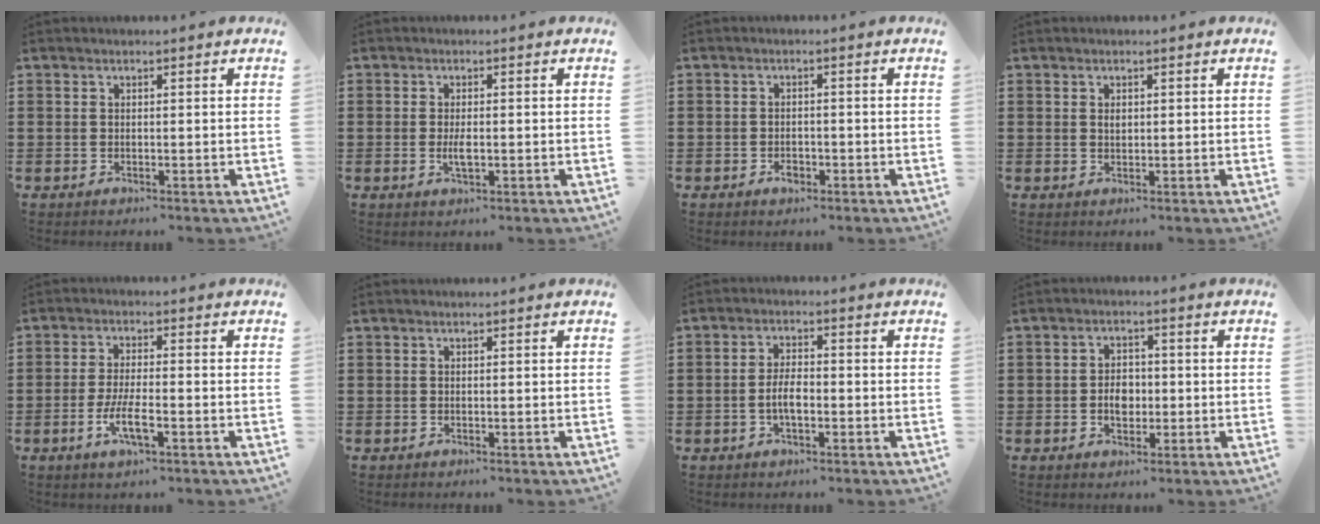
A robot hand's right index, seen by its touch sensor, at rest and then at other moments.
{"total": 2.7, "force": [-0.4, 0.9, 2.5], "torque": [-0.054, -0.004, -0.009]}
{"total": 1.9, "force": [-1.0, 1.1, 1.2], "torque": [-0.025, 0.000, -0.019]}
{"total": 1.2, "force": [0.3, 0.7, 0.9], "torque": [-0.019, 0.004, 0.006]}
{"total": 5.2, "force": [-2.1, 1.2, 4.6], "torque": [-0.097, -0.008, -0.043]}
{"total": 0.0}
{"total": 4.1, "force": [-1.1, 1.5, 3.7], "torque": [-0.080, -0.003, -0.023]}
{"total": 3.7, "force": [-0.6, 2.6, 2.5], "torque": [-0.037, -0.001, -0.017]}